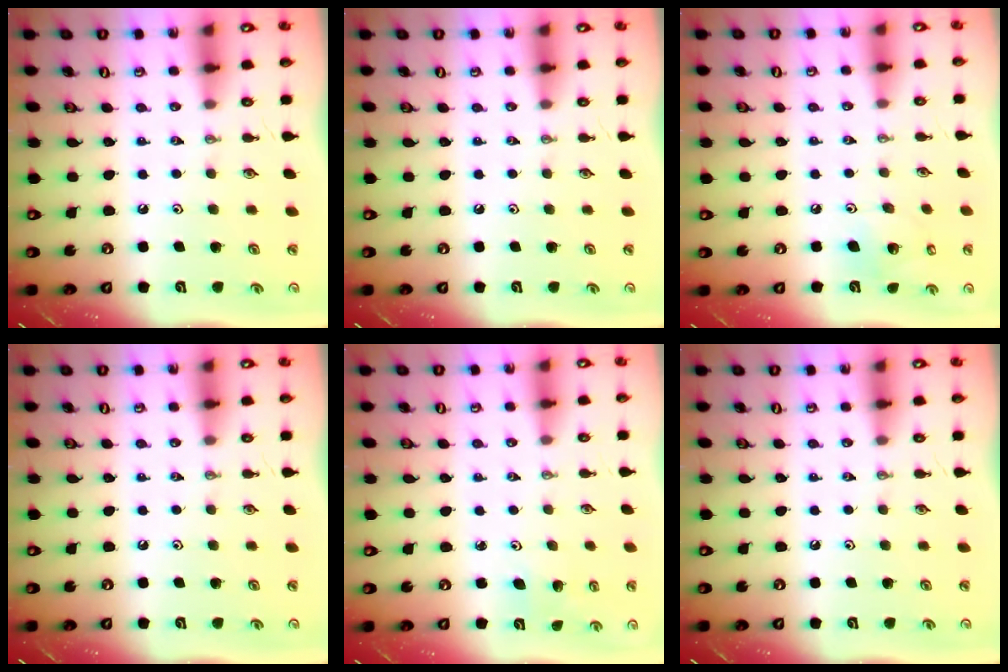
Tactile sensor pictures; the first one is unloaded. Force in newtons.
{"total": 0.0}
{"total": 8.4, "press": 8.2, "slide": 1.8}
{"total": 0.0}
{"total": 3.4, "press": 3.3, "slide": 0.9}
{"total": 0.0}